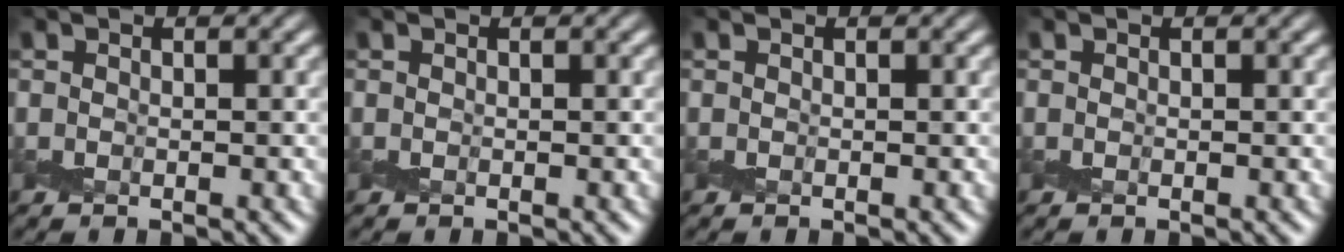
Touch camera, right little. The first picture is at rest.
{"total": 0.0}
{"total": 0.0}
{"total": 0.0}